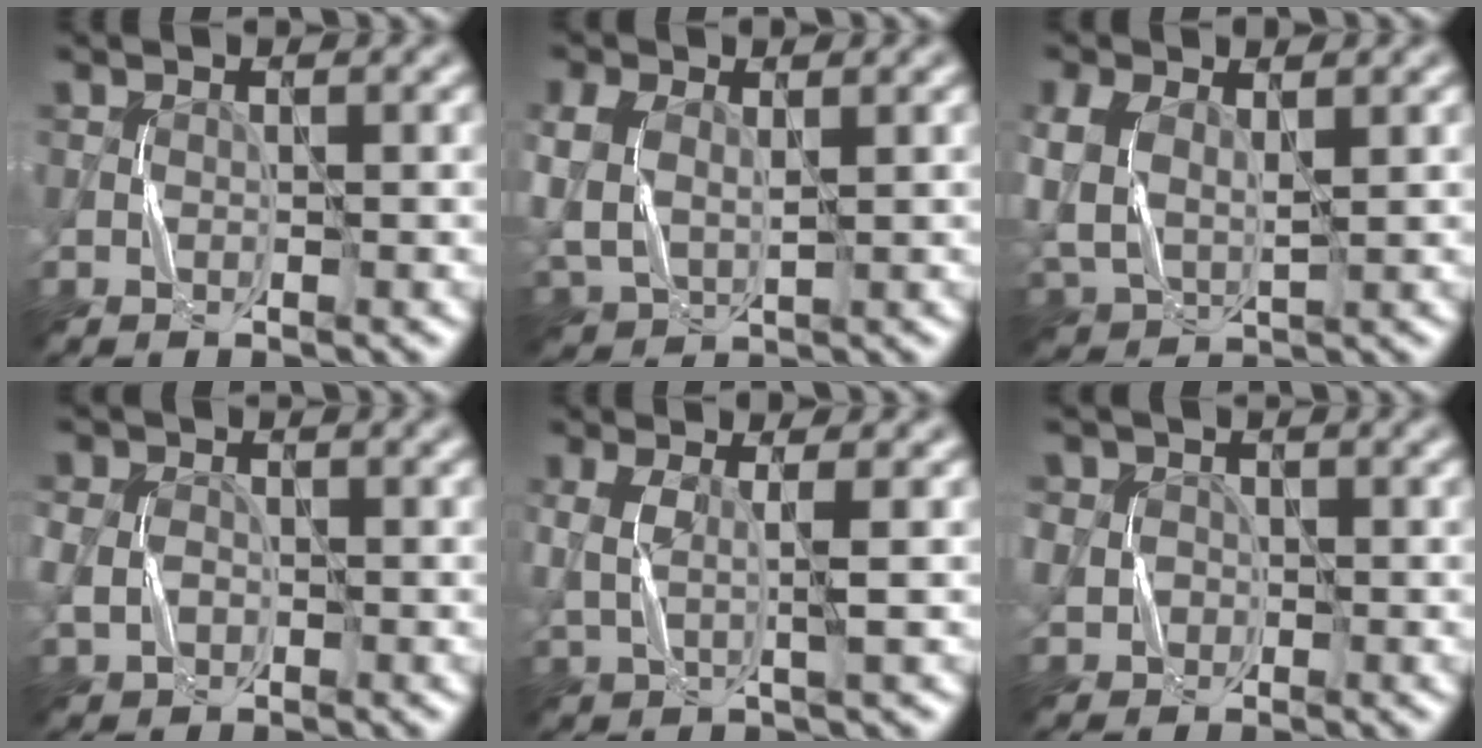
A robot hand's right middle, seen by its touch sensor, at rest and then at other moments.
{"total": 4.6, "force": [1.1, 3.5, 2.8], "torque": [-0.086, -0.002, 0.039]}
{"total": 5.8, "force": [1.3, 4.2, 3.8], "torque": [-0.115, -0.004, 0.043]}
{"total": 2.8, "force": [-0.2, 2.5, 1.3], "torque": [-0.022, 0.003, -0.004]}
{"total": 2.1, "force": [0.6, 0.4, 2.0], "torque": [-0.037, -0.003, 0.014]}
{"total": 3.5, "force": [0.1, 3.3, 1.1], "torque": [-0.012, 0.015, -0.015]}